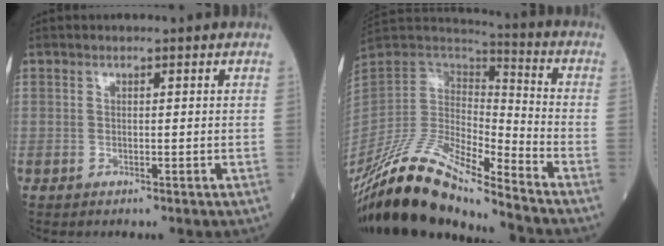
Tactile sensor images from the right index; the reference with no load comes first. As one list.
[{"total": 17.9, "force": [-15.2, 1.6, 9.4], "torque": [-0.189, 0.013, -0.285]}]